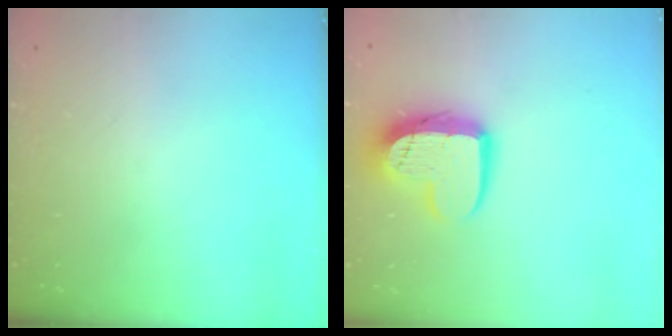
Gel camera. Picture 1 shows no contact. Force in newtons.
{"total": 12.7, "press": 12.7, "slide": 1.0}